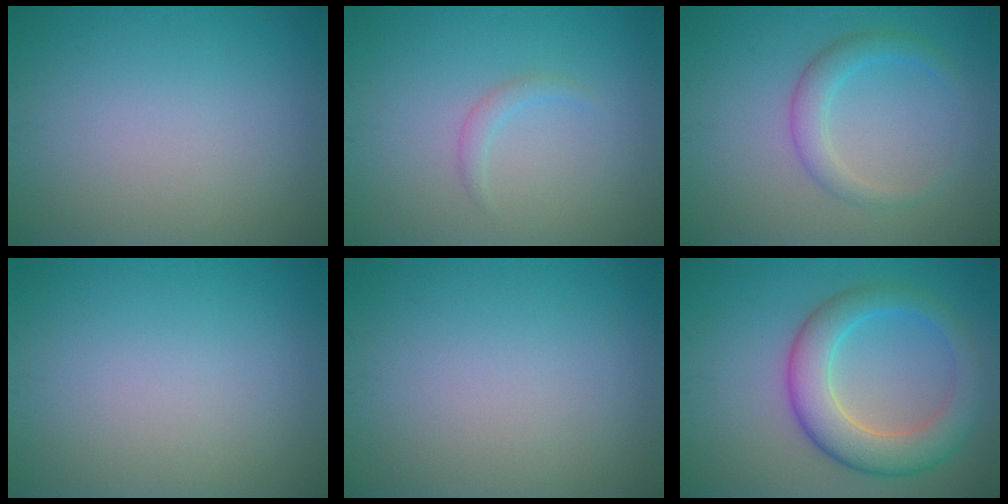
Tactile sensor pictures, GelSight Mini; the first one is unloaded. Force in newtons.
{"total": 1.1, "press": 1.1, "slide": 0.0}
{"total": 2.6, "press": 2.6, "slide": 0.1}
{"total": 0.0}
{"total": 0.0}
{"total": 6.5, "press": 6.5, "slide": 0.2}